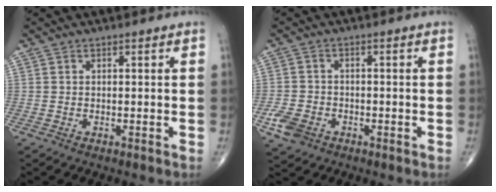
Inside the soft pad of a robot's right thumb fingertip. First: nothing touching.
{"total": 5.5, "force": [-2.5, 4.1, 2.6], "torque": [-0.052, 0.009, -0.042]}